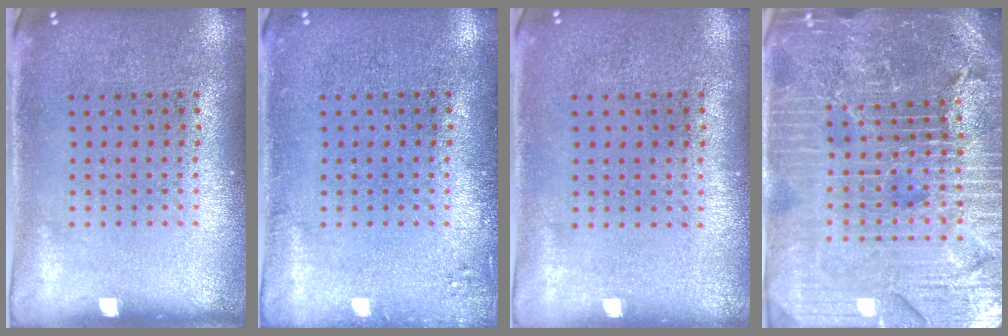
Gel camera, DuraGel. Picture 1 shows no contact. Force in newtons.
{"total": 1.0, "press": 1.0, "slide": 0.3}
{"total": 0.0}
{"total": 5.9, "press": 5.2, "slide": 2.7}